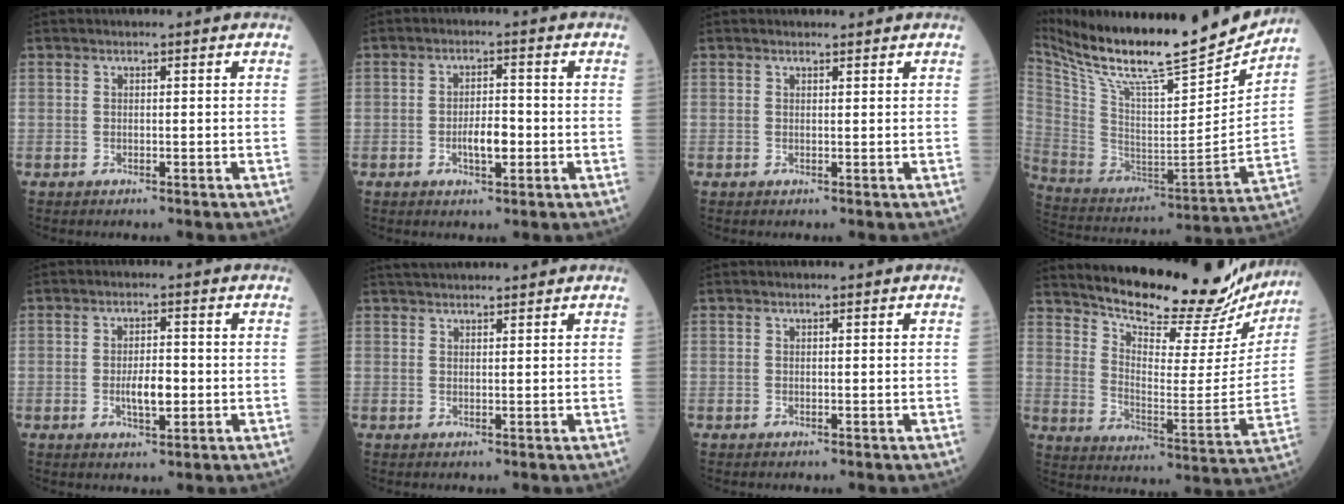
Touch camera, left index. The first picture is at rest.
{"total": 4.1, "force": [-1.1, 1.4, 3.7], "torque": [-0.066, 0.002, -0.018]}
{"total": 0.9, "force": [0.9, 0.1, 0.1], "torque": [-0.010, 0.001, 0.016]}
{"total": 23.7, "force": [21.0, 2.4, 10.7], "torque": [-0.212, -0.044, 0.344]}
{"total": 4.3, "force": [-0.8, 1.4, 3.9], "torque": [-0.072, -0.001, -0.011]}
{"total": 5.8, "force": [5.4, 0.4, 2.0], "torque": [-0.031, 0.038, 0.086]}
{"total": 0.0}
{"total": 23.9, "force": [22.0, 4.9, 7.8], "torque": [-0.120, -0.062, 0.292]}